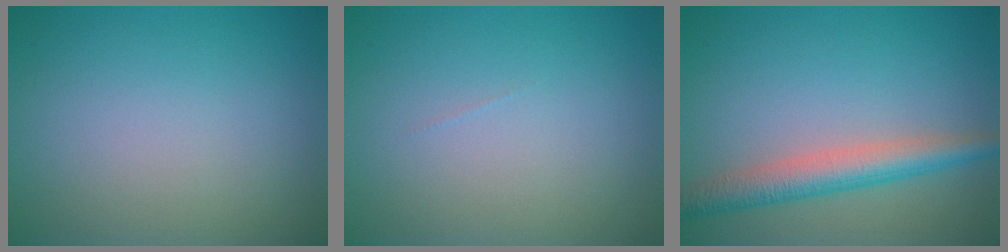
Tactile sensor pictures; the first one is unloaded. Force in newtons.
{"total": 0.0}
{"total": 4.2, "press": 4.2, "slide": 0.1}